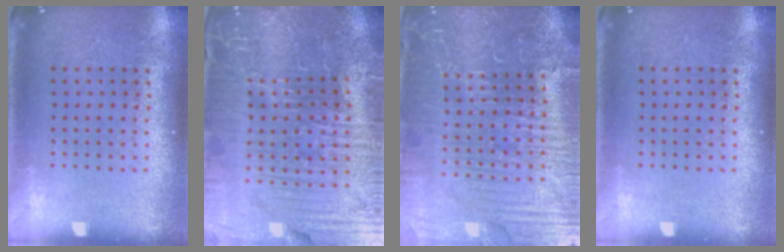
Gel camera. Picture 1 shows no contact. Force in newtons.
{"total": 6.1, "press": 5.7, "slide": 2.1}
{"total": 5.7, "press": 5.3, "slide": 2.2}
{"total": 0.0}